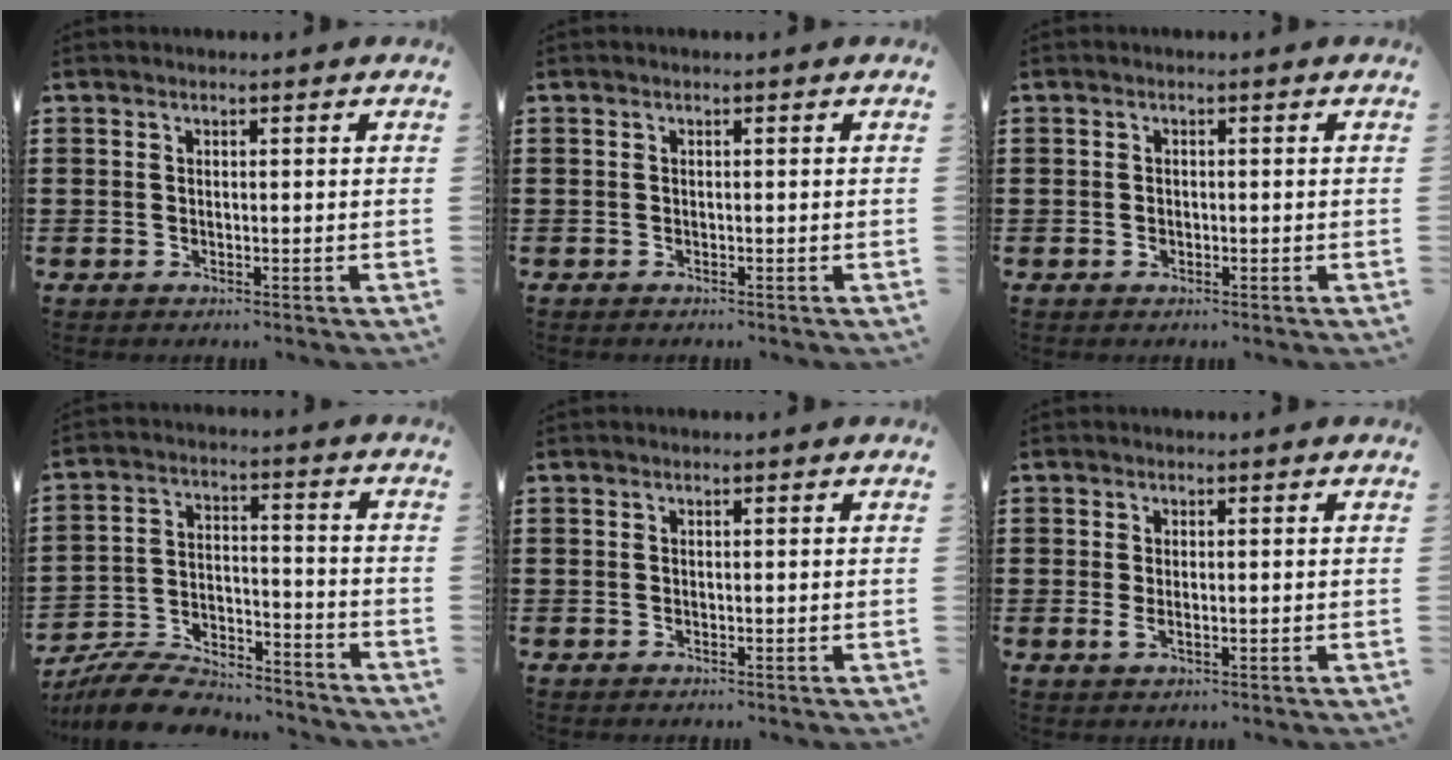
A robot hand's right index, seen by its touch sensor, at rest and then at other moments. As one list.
[{"total": 0.0}, {"total": 0.7, "force": [-0.3, 0.6, 0.4], "torque": [-0.009, 0.001, -0.006]}, {"total": 8.3, "force": [-7.8, 1.8, 2.3], "torque": [-0.043, 0.021, -0.151]}, {"total": 0.0}, {"total": 1.5, "force": [-0.1, 0.5, 1.3], "torque": [-0.033, -0.002, -0.004]}]